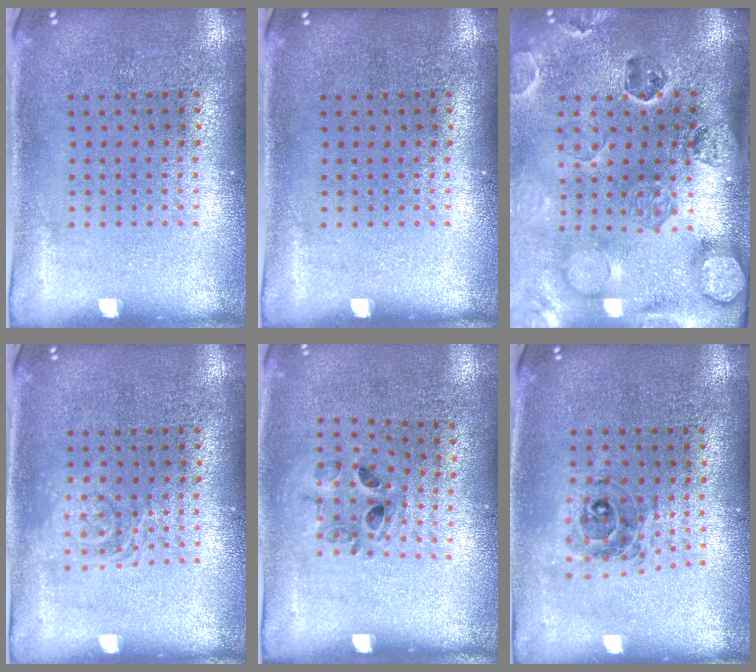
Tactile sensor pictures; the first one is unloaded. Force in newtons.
{"total": 0.0}
{"total": 2.8, "press": 2.7, "slide": 0.7}
{"total": 1.8, "press": 1.8, "slide": 0.3}
{"total": 0.9, "press": 0.8, "slide": 0.2}
{"total": 0.7, "press": 0.7, "slide": 0.1}